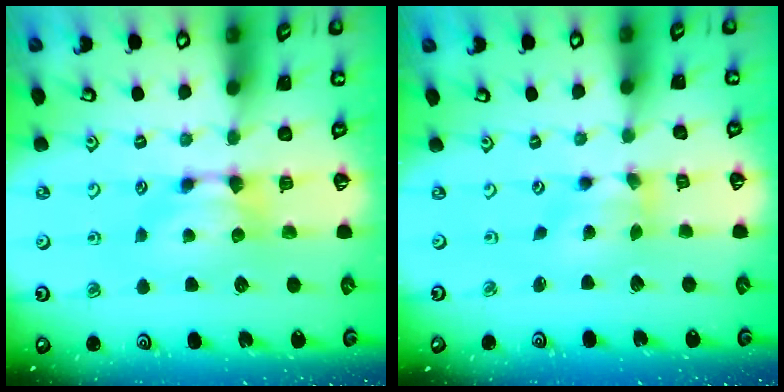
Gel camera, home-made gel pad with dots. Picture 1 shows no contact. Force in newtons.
{"total": 2.9, "press": 2.4, "slide": 1.6}